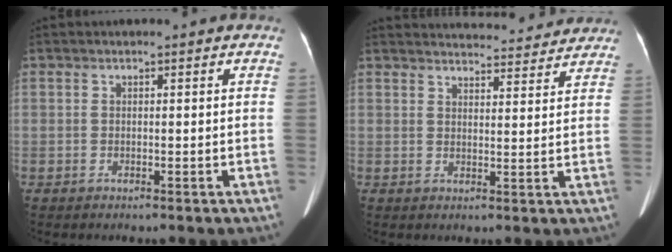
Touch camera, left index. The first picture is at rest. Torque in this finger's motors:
{"motor_torque": [0.04, -2.10, 0.04, -0.01]}